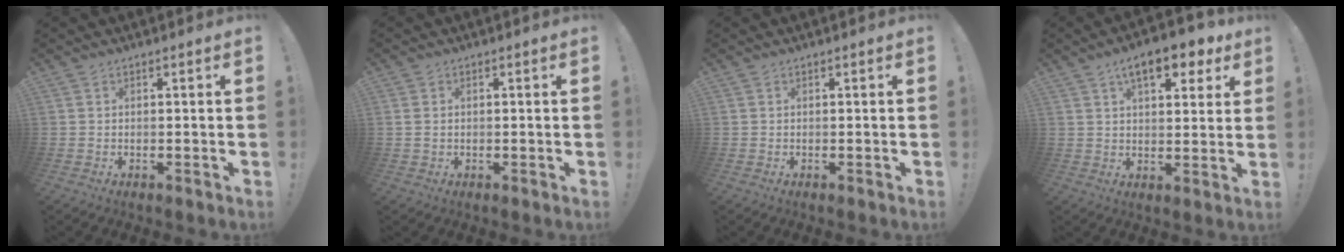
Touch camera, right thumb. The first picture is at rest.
{"total": 1.3, "force": [0.4, 1.1, 0.6], "torque": [-0.015, 0.005, 0.007]}
{"total": 0.0}
{"total": 11.4, "force": [6.4, 4.7, 8.2], "torque": [-0.111, -0.027, 0.106]}